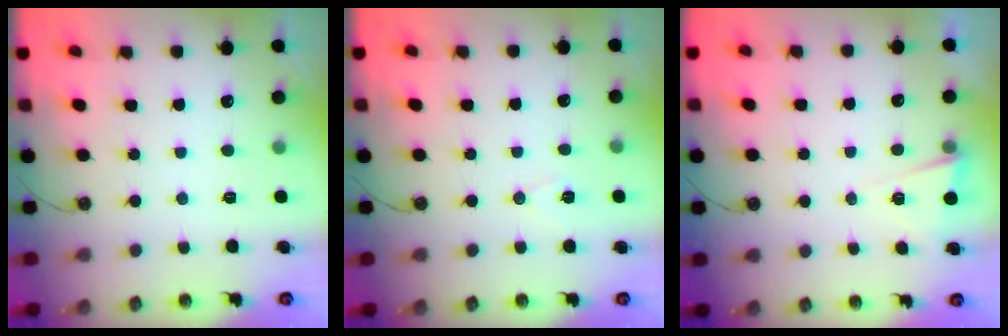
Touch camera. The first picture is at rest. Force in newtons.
{"total": 7.0, "press": 5.3, "slide": 4.5}
{"total": 2.9, "press": 2.6, "slide": 1.3}